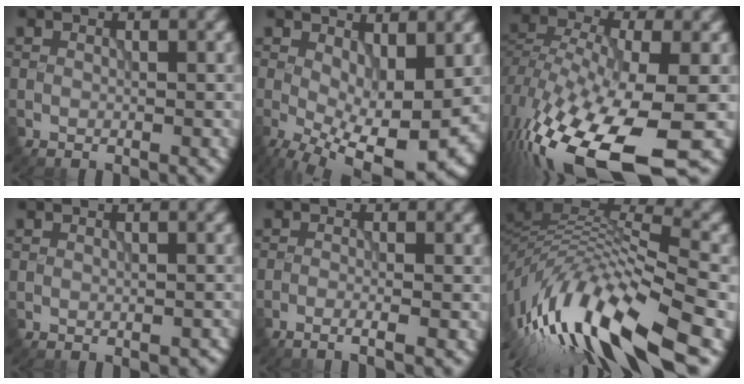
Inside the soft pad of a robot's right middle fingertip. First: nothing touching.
{"total": 11.2, "force": [-1.7, 5.0, 9.9], "torque": [-0.164, -0.019, -0.016]}
{"total": 16.1, "force": [-9.1, 5.6, 12.1], "torque": [-0.264, -0.037, -0.148]}
{"total": 0.7, "force": [-0.5, 0.3, 0.4], "torque": [-0.009, -0.002, -0.005]}
{"total": 1.8, "force": [-1.0, 0.3, 1.4], "torque": [-0.011, -0.001, -0.030]}
{"total": 14.2, "force": [-6.1, 4.8, 11.8], "torque": [-0.245, 0.014, -0.114]}